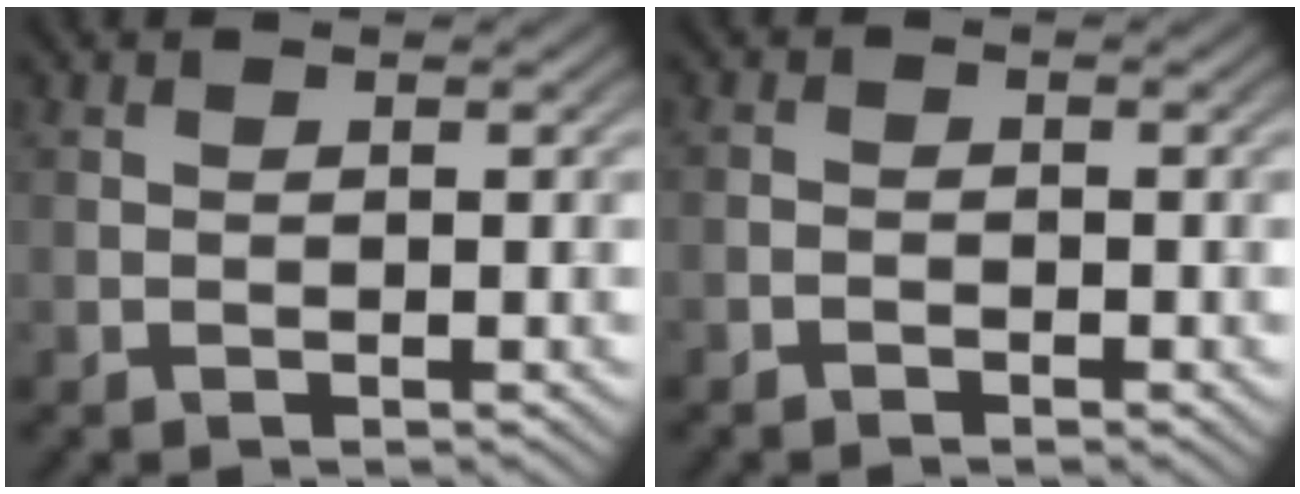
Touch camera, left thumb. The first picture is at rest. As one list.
[{"total": 1.1, "force": [-0.9, 0.5, 0.3], "torque": [-0.005, 0.000, -0.019]}]